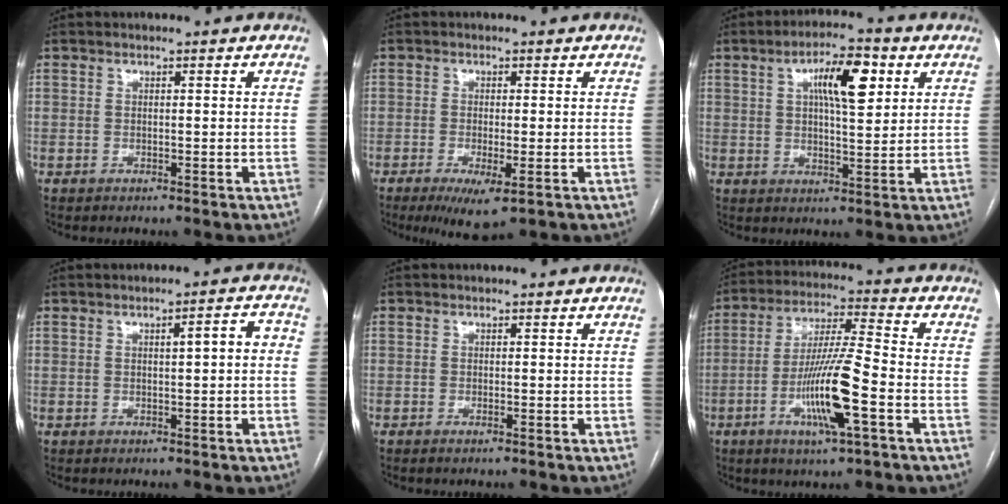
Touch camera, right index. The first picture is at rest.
{"total": 5.9, "force": [-2.9, 1.2, 5.0], "torque": [-0.080, -0.015, -0.043]}
{"total": 9.2, "force": [3.3, 2.6, 8.2], "torque": [-0.138, 0.016, 0.054]}
{"total": 3.4, "force": [0.2, 0.7, 3.3], "torque": [-0.046, 0.012, 0.002]}
{"total": 0.6, "force": [-0.4, -0.1, 0.5], "torque": [-0.010, -0.001, -0.006]}
{"total": 10.0, "force": [-3.1, 0.6, 9.5], "torque": [-0.178, -0.008, -0.057]}